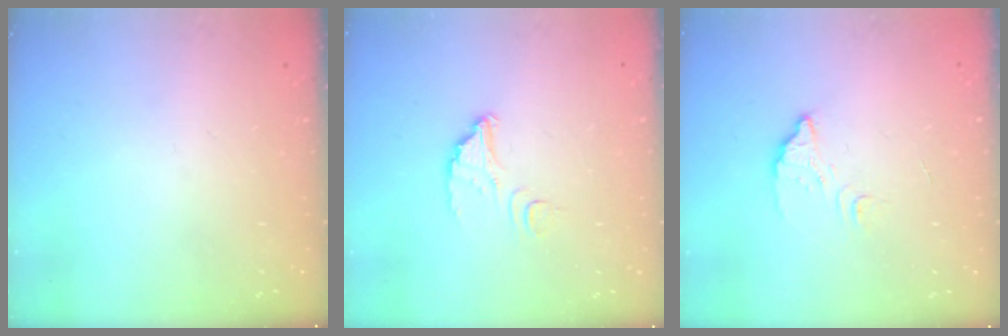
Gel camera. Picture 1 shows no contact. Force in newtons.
{"total": 5.9, "press": 5.9, "slide": 0.5}
{"total": 3.5, "press": 3.5, "slide": 0.3}